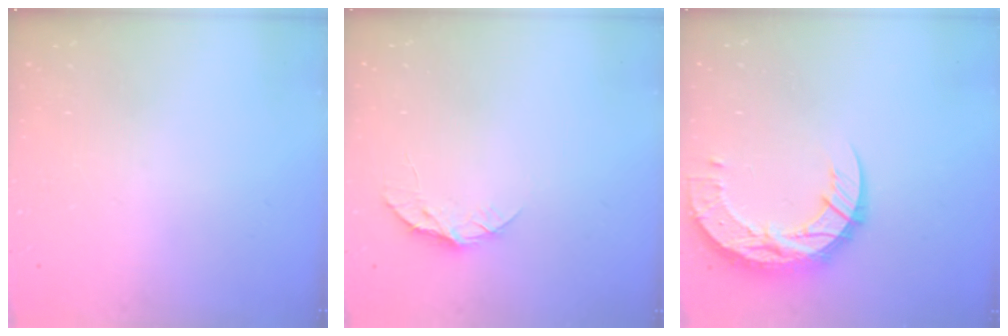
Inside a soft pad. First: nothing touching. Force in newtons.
{"total": 8.1, "press": 8.1, "slide": 0.7}
{"total": 14.5, "press": 14.5, "slide": 1.3}